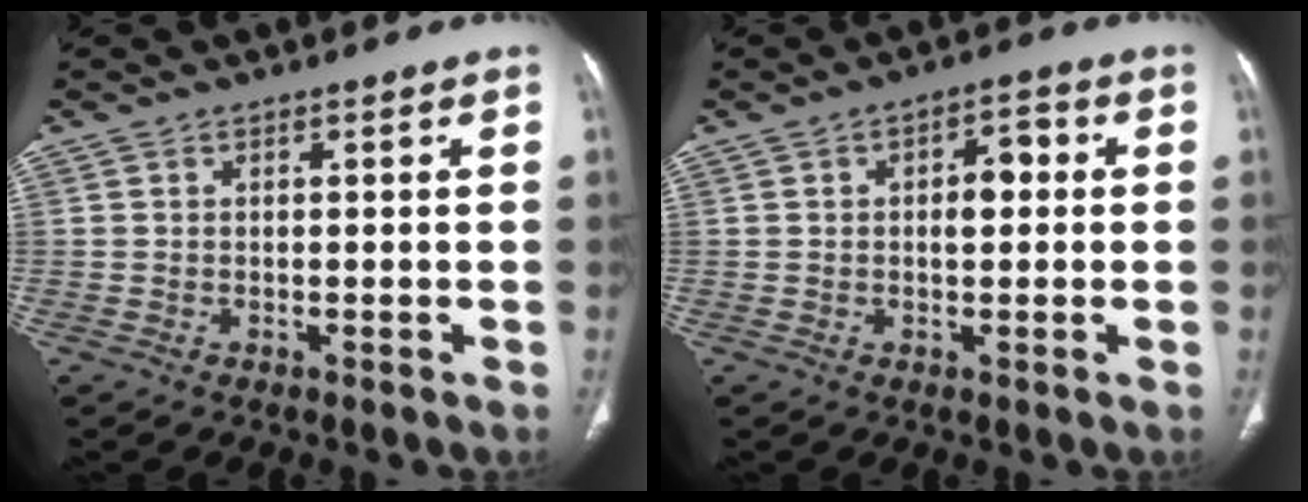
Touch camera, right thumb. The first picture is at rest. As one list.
[{"total": 4.8, "force": [0.5, 2.6, 4.1], "torque": [-0.049, 0.014, 0.001]}]